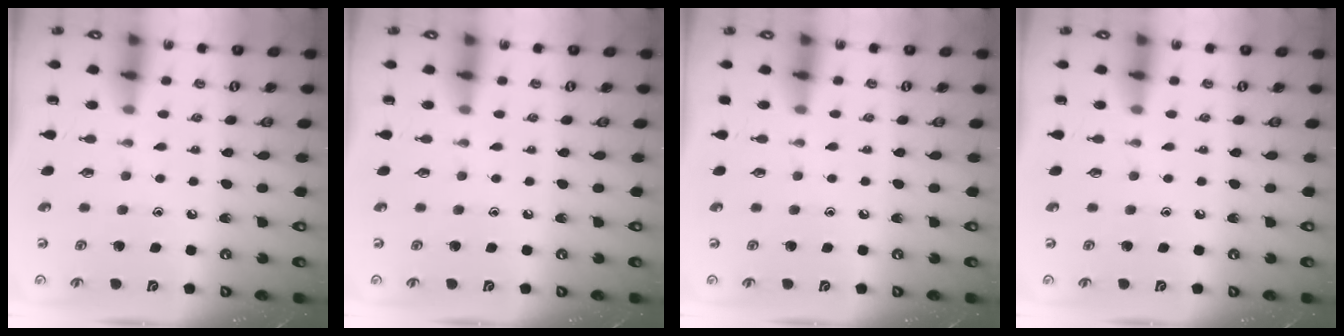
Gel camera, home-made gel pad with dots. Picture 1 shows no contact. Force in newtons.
{"total": 0.0}
{"total": 2.8, "press": 2.8, "slide": 0.4}
{"total": 0.0}